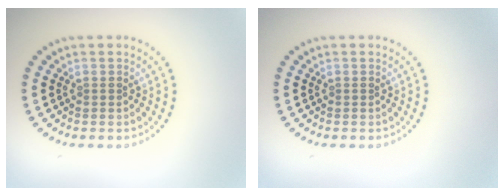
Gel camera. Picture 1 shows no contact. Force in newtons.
{"total": 0.0}